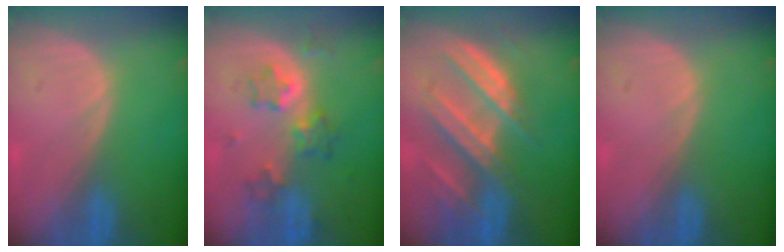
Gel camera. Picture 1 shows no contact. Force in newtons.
{"total": 5.8, "press": 5.7, "slide": 1.2}
{"total": 8.8, "press": 8.0, "slide": 3.6}
{"total": 0.0}